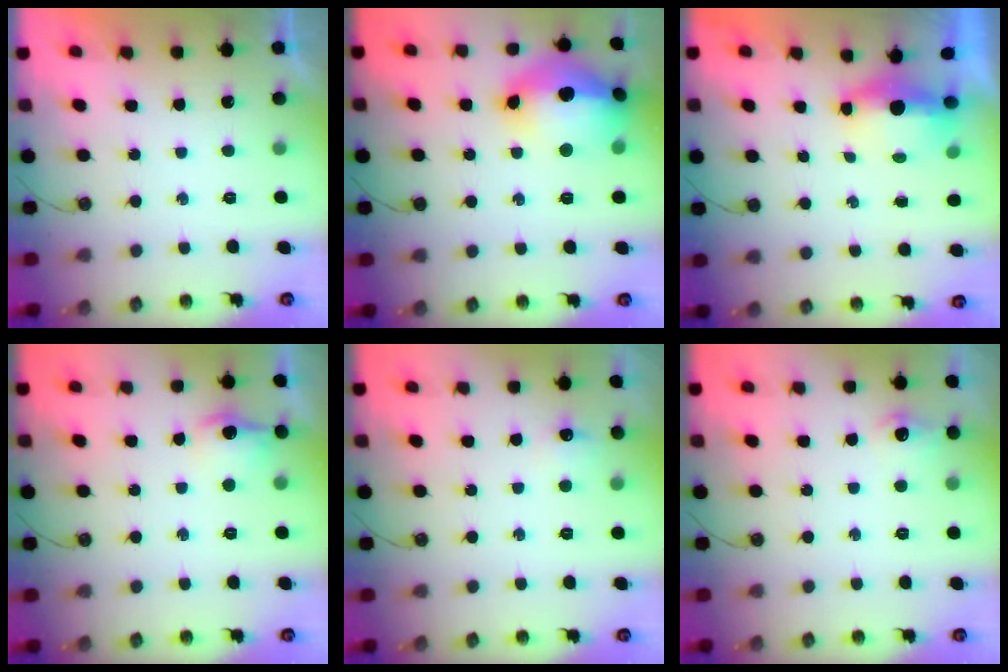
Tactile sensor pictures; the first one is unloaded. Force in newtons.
{"total": 20.3, "press": 20.2, "slide": 2.1}
{"total": 14.6, "press": 7.0, "slide": 12.8}
{"total": 9.6, "press": 9.6, "slide": 0.9}
{"total": 5.8, "press": 5.8, "slide": 0.9}
{"total": 7.4, "press": 7.4, "slide": 0.8}